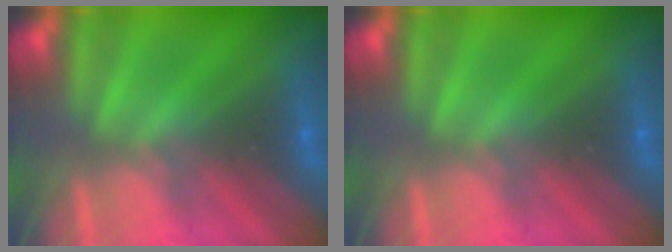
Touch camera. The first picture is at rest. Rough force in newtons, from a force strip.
{"total": 0.0}